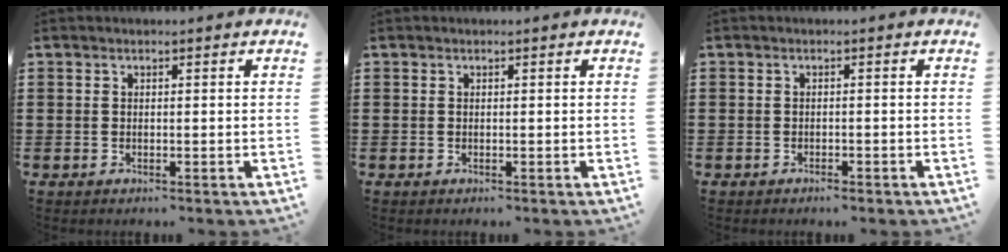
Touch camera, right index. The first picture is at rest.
{"total": 0.0}
{"total": 0.8, "force": [-0.8, 0.1, 0.2], "torque": [-0.006, -0.001, -0.016]}